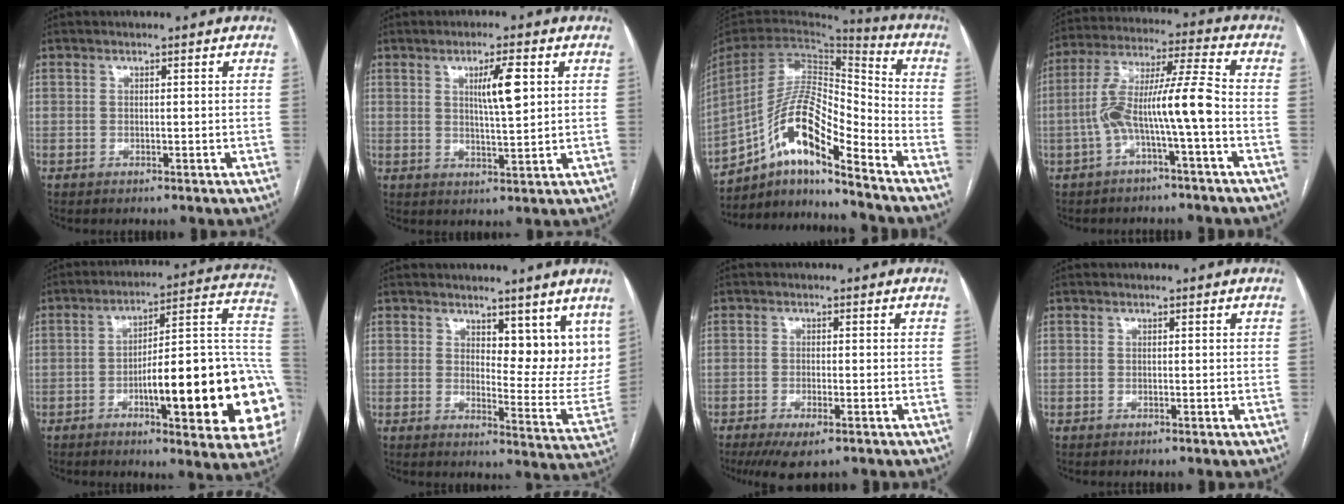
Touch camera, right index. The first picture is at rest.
{"total": 5.8, "force": [1.9, 0.6, 5.5], "torque": [-0.094, 0.001, 0.034]}
{"total": 16.5, "force": [-10.5, 2.9, 12.5], "torque": [-0.250, 0.015, -0.183]}
{"total": 10.8, "force": [-2.9, 0.0, 10.4], "torque": [-0.201, 0.035, -0.055]}
{"total": 24.9, "force": [-5.6, 4.2, 23.9], "torque": [-0.234, 0.018, -0.070]}
{"total": 9.8, "force": [6.9, 3.7, 5.9], "torque": [-0.066, -0.026, 0.091]}
{"total": 5.5, "force": [-3.6, 1.4, 3.9], "torque": [-0.068, -0.013, -0.054]}
{"total": 0.0}